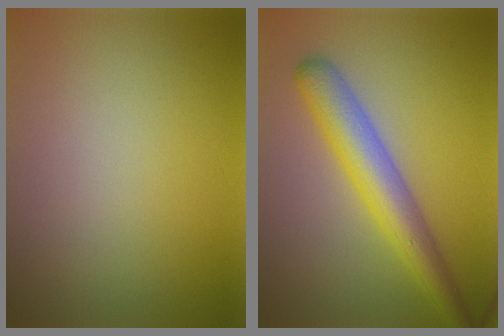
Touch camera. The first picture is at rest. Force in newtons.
{"total": 5.6, "press": 5.6, "slide": 0.1}